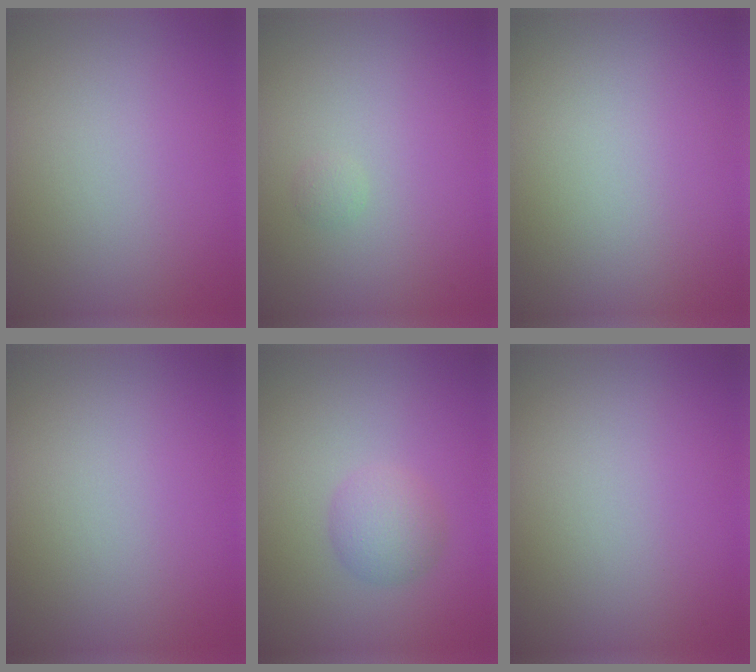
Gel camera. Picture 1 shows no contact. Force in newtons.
{"total": 0.6, "press": 0.6, "slide": 0.0}
{"total": 0.0}
{"total": 0.0}
{"total": 2.7, "press": 2.7, "slide": 0.1}
{"total": 0.0}